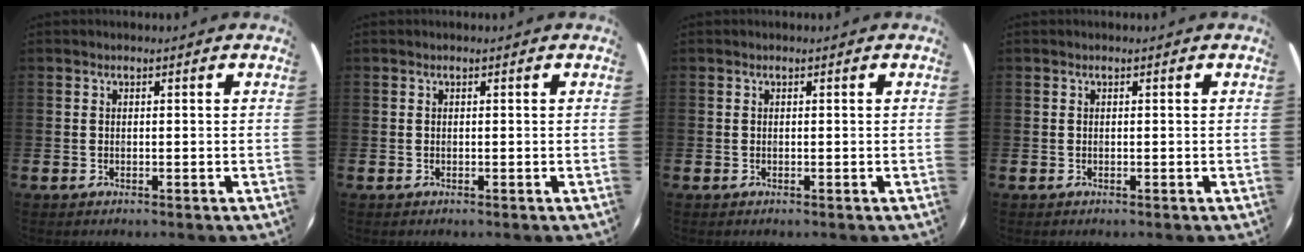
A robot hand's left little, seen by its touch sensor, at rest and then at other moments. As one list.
[{"total": 0.0}, {"total": 0.0}, {"total": 0.0}]